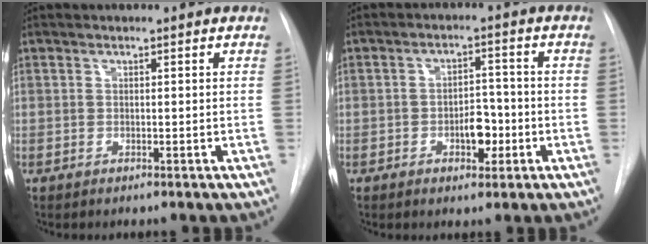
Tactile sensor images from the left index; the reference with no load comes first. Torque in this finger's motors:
{"motor_torque": [0.10, 0.03, 0.10, 0.04]}